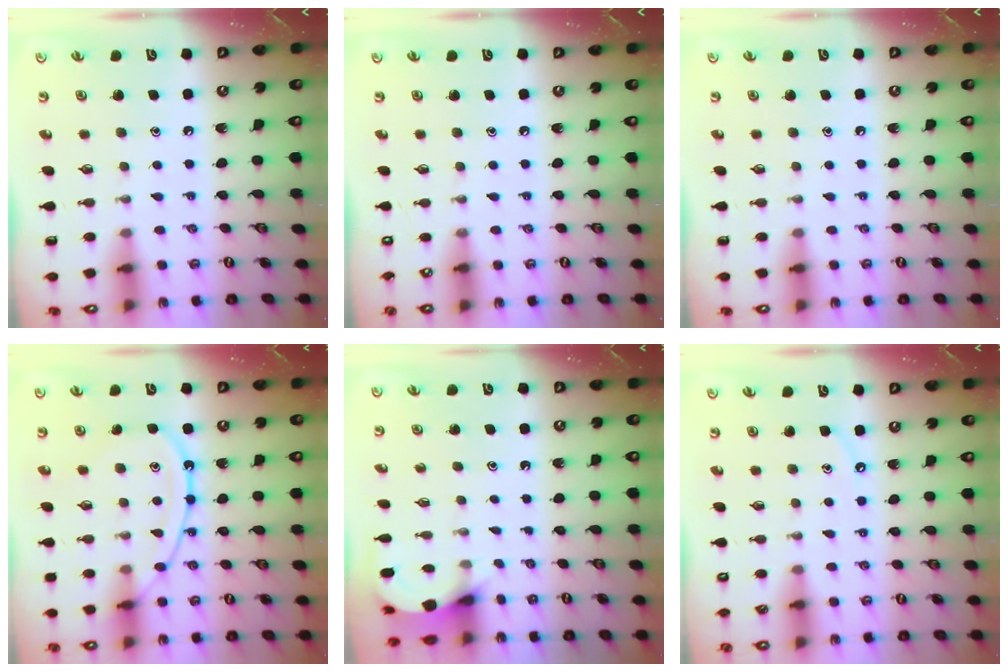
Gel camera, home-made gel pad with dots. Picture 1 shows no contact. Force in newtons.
{"total": 0.0}
{"total": 0.0}
{"total": 12.0, "press": 12.0, "slide": 1.1}
{"total": 4.4, "press": 4.4, "slide": 0.4}
{"total": 4.7, "press": 4.6, "slide": 0.5}